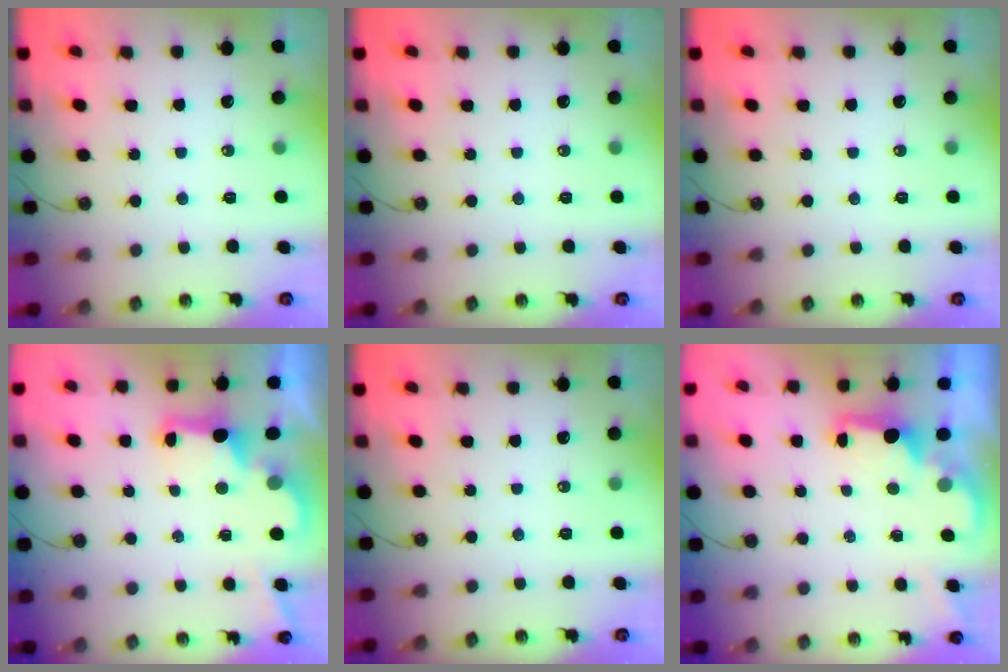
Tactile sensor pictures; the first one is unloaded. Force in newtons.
{"total": 0.0}
{"total": 0.0}
{"total": 2.8, "press": 2.7, "slide": 0.9}
{"total": 0.0}
{"total": 1.8, "press": 1.6, "slide": 0.8}